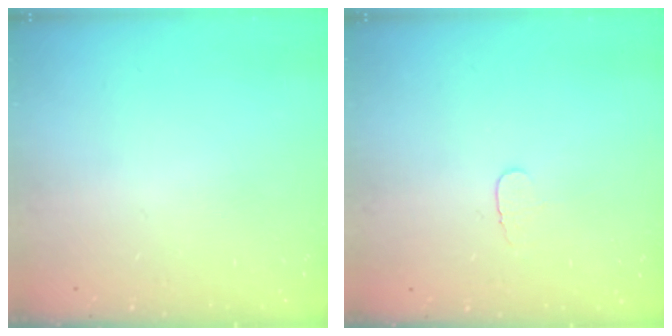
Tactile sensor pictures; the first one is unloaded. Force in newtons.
{"total": 3.9, "press": 3.9, "slide": 0.4}